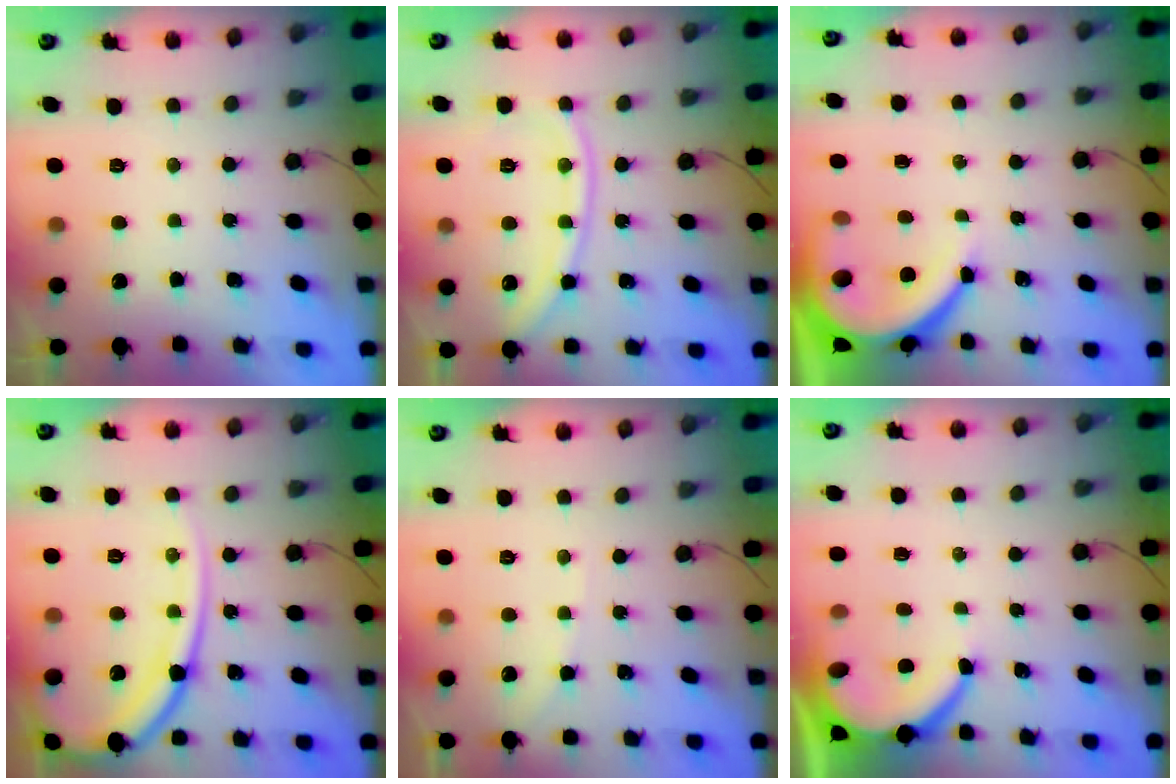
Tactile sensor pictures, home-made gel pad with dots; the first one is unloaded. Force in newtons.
{"total": 11.8, "press": 11.7, "slide": 1.5}
{"total": 10.7, "press": 10.7, "slide": 1.3}
{"total": 15.4, "press": 15.3, "slide": 1.6}
{"total": 2.5, "press": 2.4, "slide": 0.5}
{"total": 6.9, "press": 6.9, "slide": 0.6}